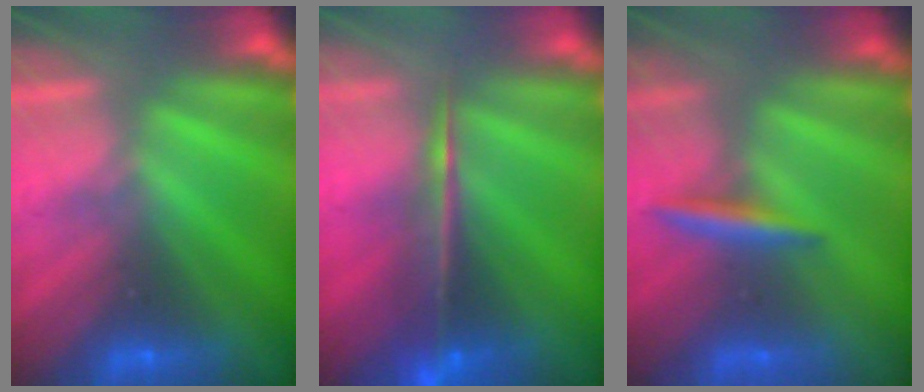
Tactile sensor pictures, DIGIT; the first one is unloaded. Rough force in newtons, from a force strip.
{"total": 5.5}
{"total": 3.3}